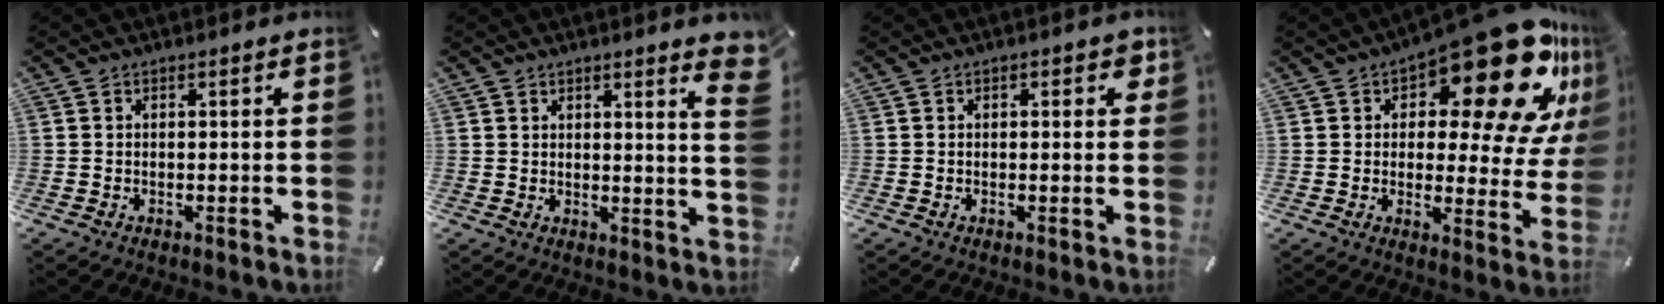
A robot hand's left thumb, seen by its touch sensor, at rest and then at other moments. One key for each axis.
{"total": 4.6, "fx": 3.4, "fy": 0.6, "fz": 3.1, "tx": -0.046, "ty": -0.017, "tz": 0.056}
{"total": 1.7, "fx": 0.4, "fy": 1.0, "fz": 1.4, "tx": -0.012, "ty": 0.000, "tz": 0.002}
{"total": 24.0, "fx": 14.1, "fy": 9.7, "fz": 16.9, "tx": -0.215, "ty": -0.104, "tz": 0.228}